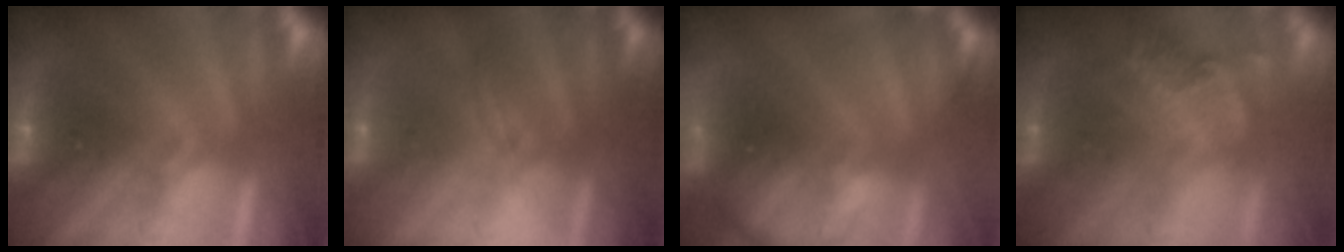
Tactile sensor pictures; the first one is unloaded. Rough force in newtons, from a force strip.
{"total": 1.3}
{"total": 9.1}
{"total": 2.3}